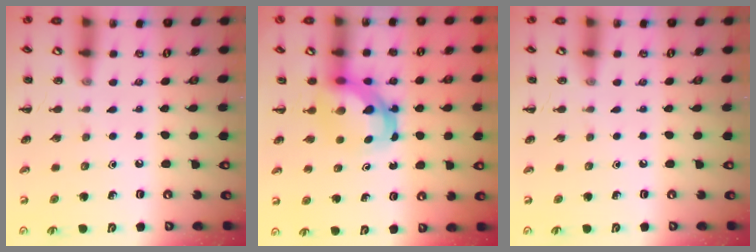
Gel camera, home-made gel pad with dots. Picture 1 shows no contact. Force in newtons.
{"total": 4.9, "press": 4.8, "slide": 0.8}
{"total": 0.0}